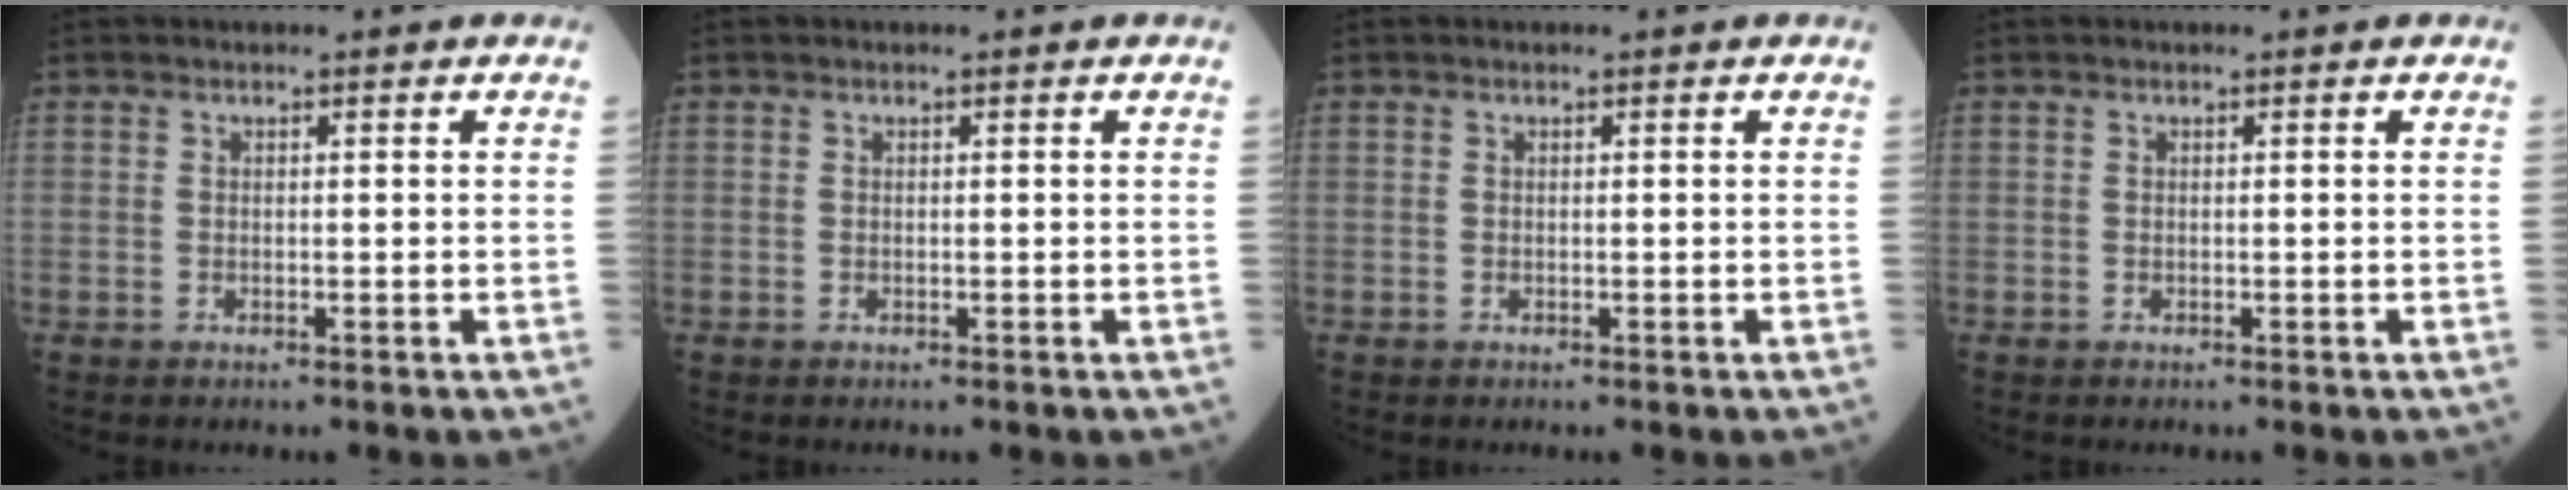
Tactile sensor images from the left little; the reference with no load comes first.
{"total": 0.0}
{"total": 0.0}
{"total": 0.0}